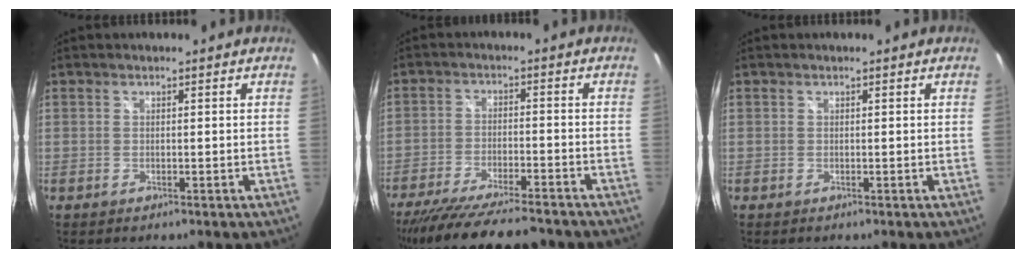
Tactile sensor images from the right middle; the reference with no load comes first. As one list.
[{"total": 17.5, "force": [-15.0, 3.2, 8.5], "torque": [-0.169, -0.037, -0.233]}, {"total": 0.0}]